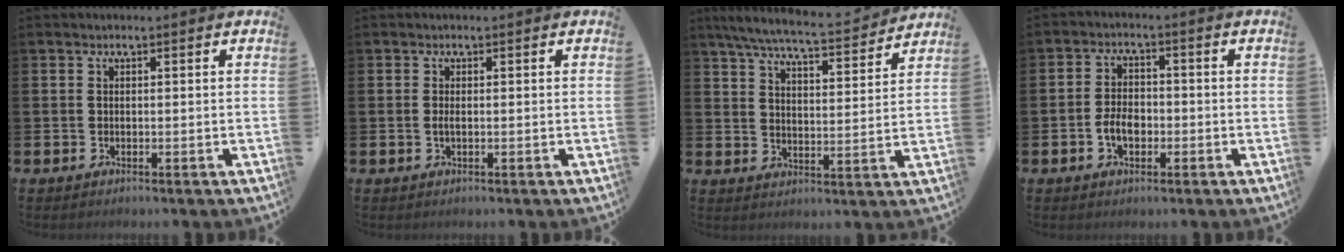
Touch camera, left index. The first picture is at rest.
{"total": 0.8, "force": [-0.1, 0.2, 0.8], "torque": [-0.011, -0.003, -0.003]}
{"total": 7.3, "force": [6.8, 0.6, 2.6], "torque": [-0.069, -0.045, 0.116]}
{"total": 3.8, "force": [-1.1, 2.5, 2.7], "torque": [-0.038, 0.001, -0.024]}